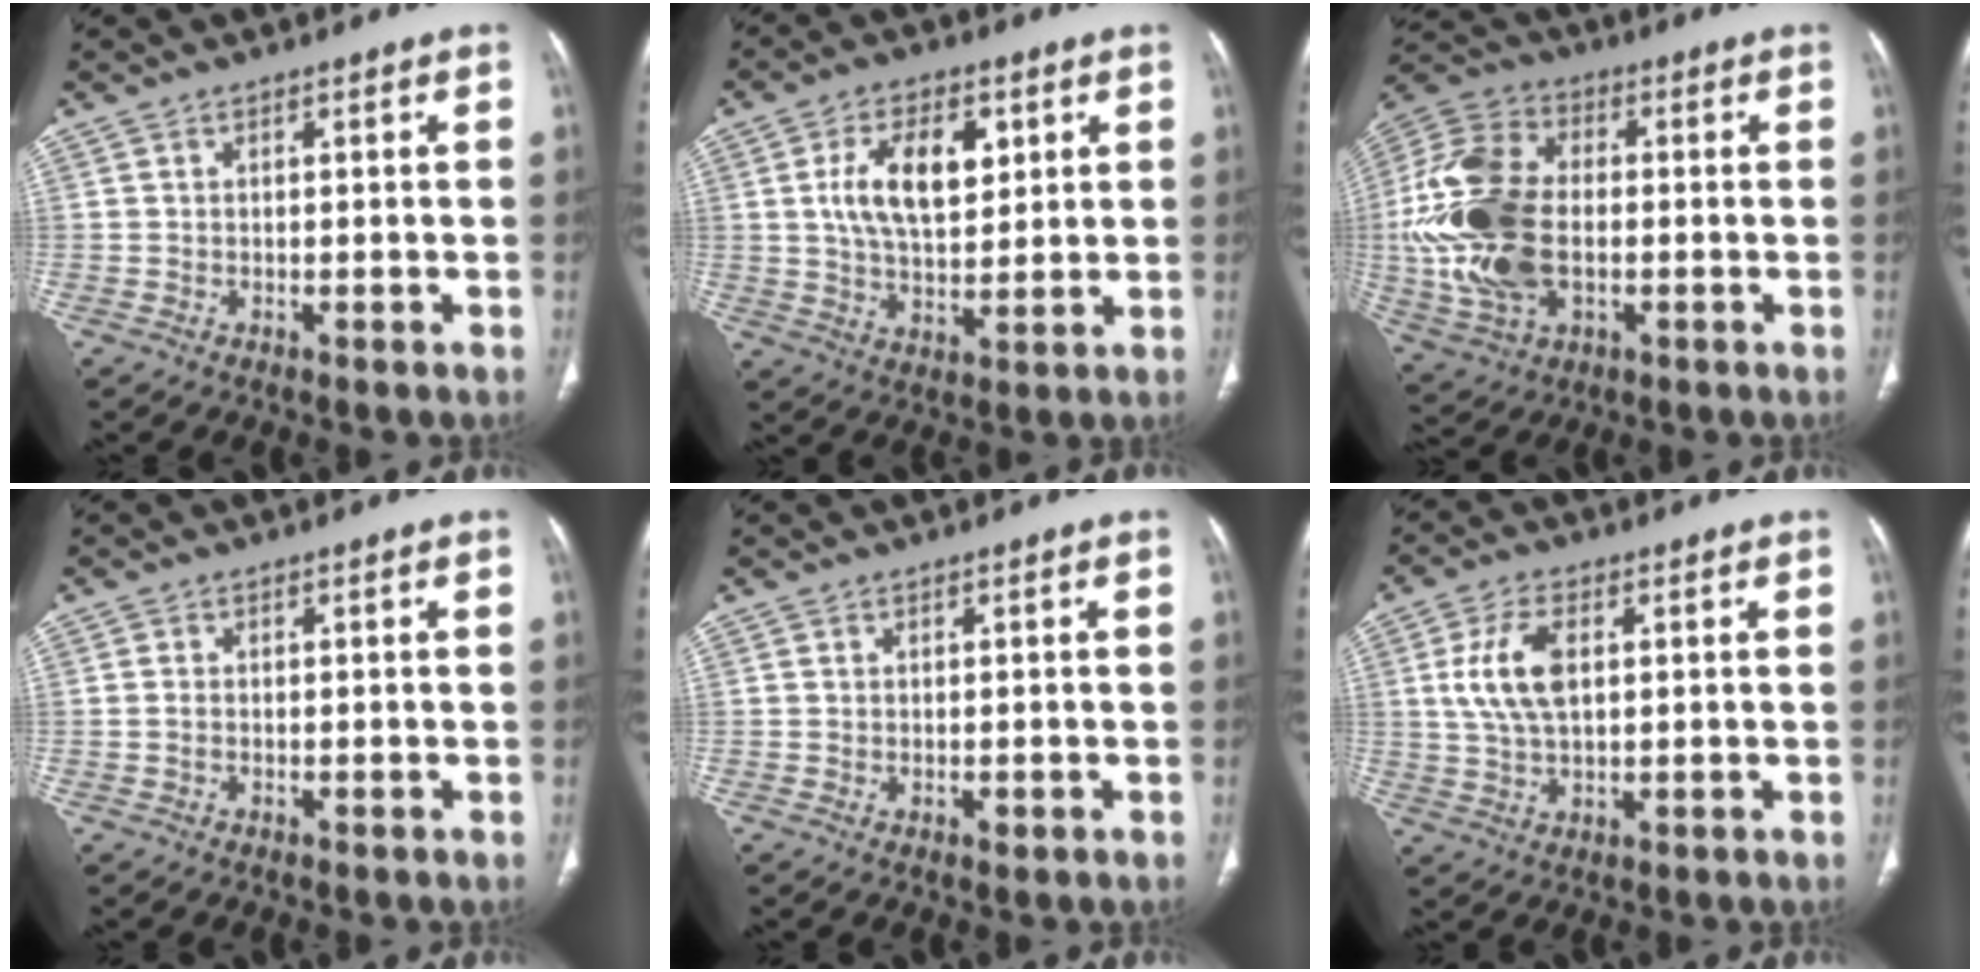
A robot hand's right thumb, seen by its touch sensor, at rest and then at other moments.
{"total": 12.2, "force": [3.3, 6.7, 9.7], "torque": [-0.150, -0.008, 0.063]}
{"total": 20.6, "force": [-1.3, 13.0, 15.9], "torque": [-0.336, 0.008, -0.017]}
{"total": 1.0, "force": [-0.2, 0.6, 0.8], "torque": [-0.020, 0.000, -0.001]}
{"total": 0.7, "force": [0.0, 0.4, 0.6], "torque": [-0.007, -0.003, 0.002]}
{"total": 8.9, "force": [1.7, 4.7, 7.4], "torque": [-0.154, 0.002, 0.037]}